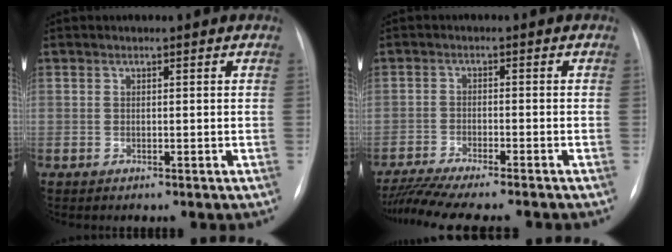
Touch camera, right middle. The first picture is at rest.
{"total": 12.6, "force": [-11.2, 0.6, 5.8], "torque": [-0.086, -0.010, -0.169]}